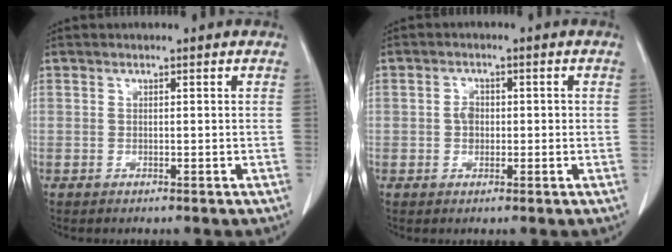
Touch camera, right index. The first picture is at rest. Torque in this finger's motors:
{"motor_torque": [0.04, 0.04, 0.06, 0.02]}